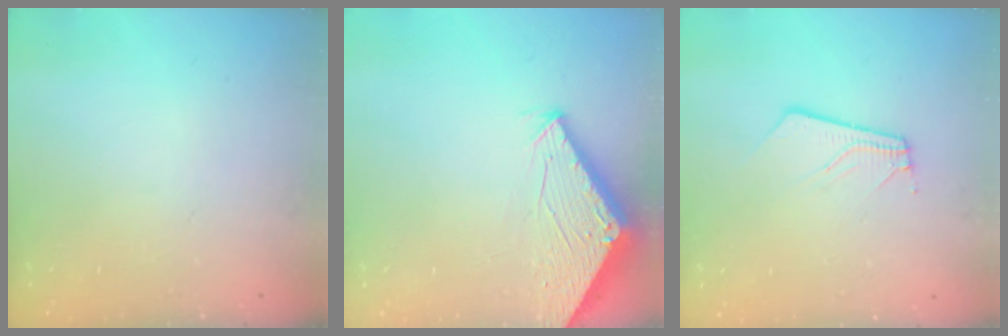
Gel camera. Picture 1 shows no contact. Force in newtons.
{"total": 2.8, "press": 2.8, "slide": 0.1}
{"total": 3.7, "press": 3.7, "slide": 0.2}